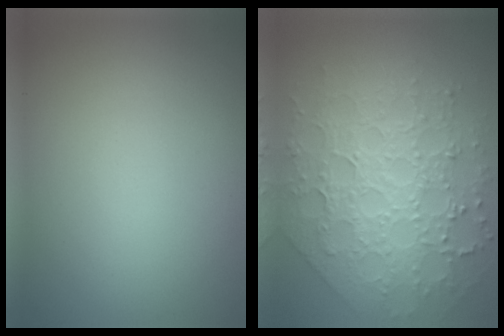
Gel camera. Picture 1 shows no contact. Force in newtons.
{"total": 8.5, "press": 6.1, "slide": 5.9}